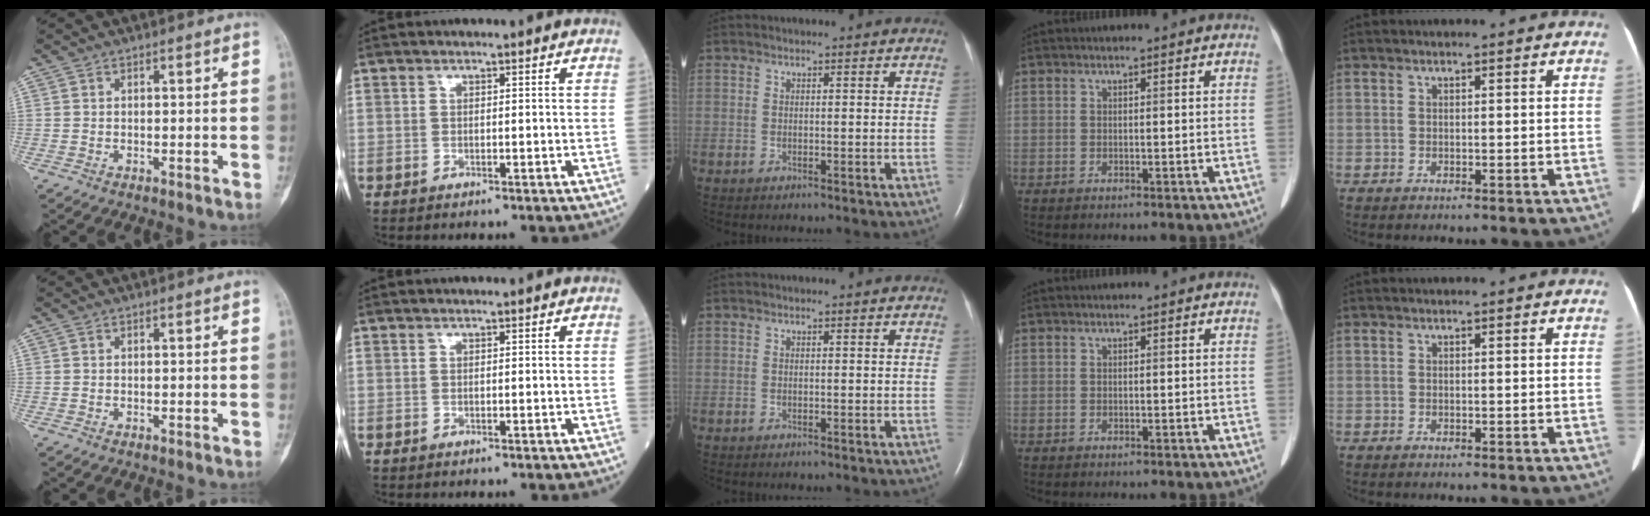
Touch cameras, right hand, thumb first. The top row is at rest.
{}